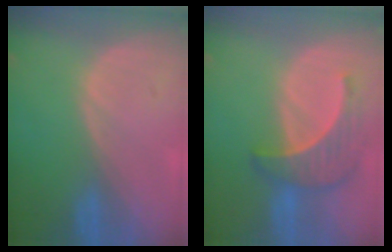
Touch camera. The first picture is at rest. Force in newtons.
{"total": 6.5, "press": 6.5, "slide": 0.3}